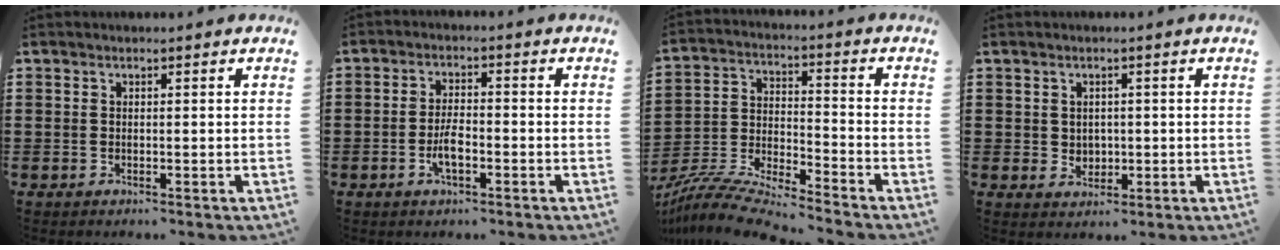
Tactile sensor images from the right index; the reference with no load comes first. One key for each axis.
{"total": 4.2, "fx": -1.7, "fy": 1.5, "fz": 3.5, "tx": -0.073, "ty": 0.001, "tz": -0.034}
{"total": 8.5, "fx": -8.1, "fy": 0.1, "fz": 2.5, "tx": -0.067, "ty": -0.004, "tz": -0.166}
{"total": 2.0, "fx": 0.4, "fy": 1.9, "fz": 0.6, "tx": -0.018, "ty": 0.010, "tz": 0.006}